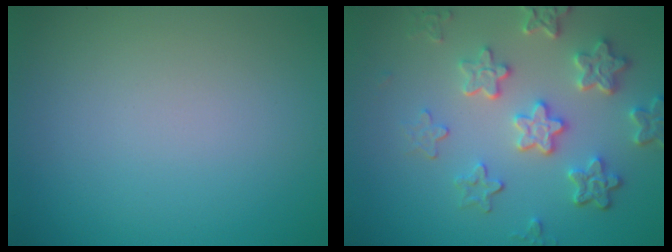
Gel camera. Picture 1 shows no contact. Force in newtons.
{"total": 5.5, "press": 4.3, "slide": 3.5}